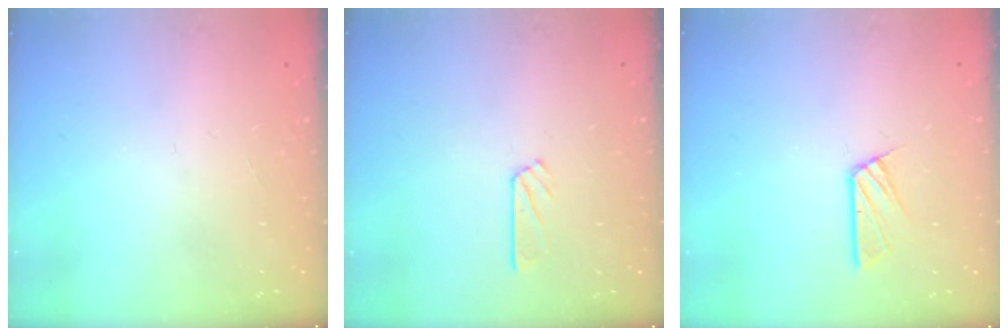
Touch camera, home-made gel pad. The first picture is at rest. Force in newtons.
{"total": 3.3, "press": 3.3, "slide": 0.3}
{"total": 8.1, "press": 8.1, "slide": 0.5}